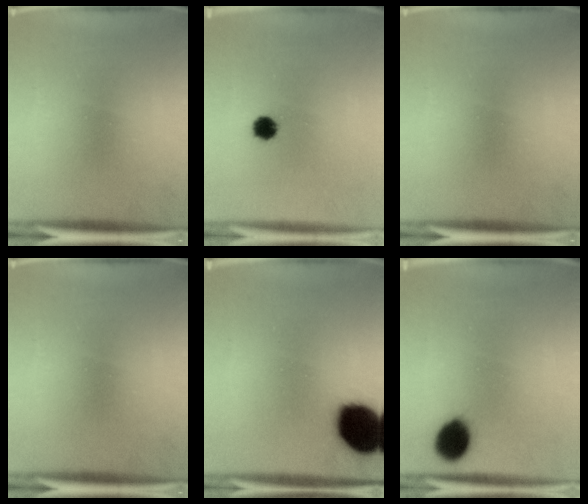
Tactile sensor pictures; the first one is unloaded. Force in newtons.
{"total": 3.8}
{"total": 0.0}
{"total": 0.0}
{"total": 18.0}
{"total": 9.1}